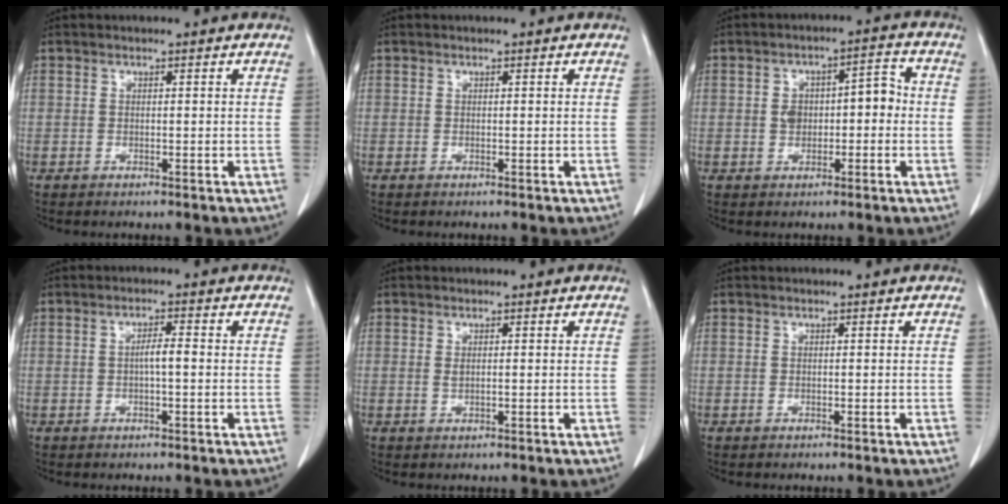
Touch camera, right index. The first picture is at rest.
{"total": 0.0}
{"total": 6.0, "force": [-0.3, 3.5, 4.9], "torque": [-0.077, 0.038, 0.000]}
{"total": 2.5, "force": [-0.2, 0.3, 2.4], "torque": [-0.044, 0.004, -0.005]}
{"total": 0.9, "force": [0.1, 0.3, 0.9], "torque": [-0.020, -0.004, 0.004]}
{"total": 0.0}